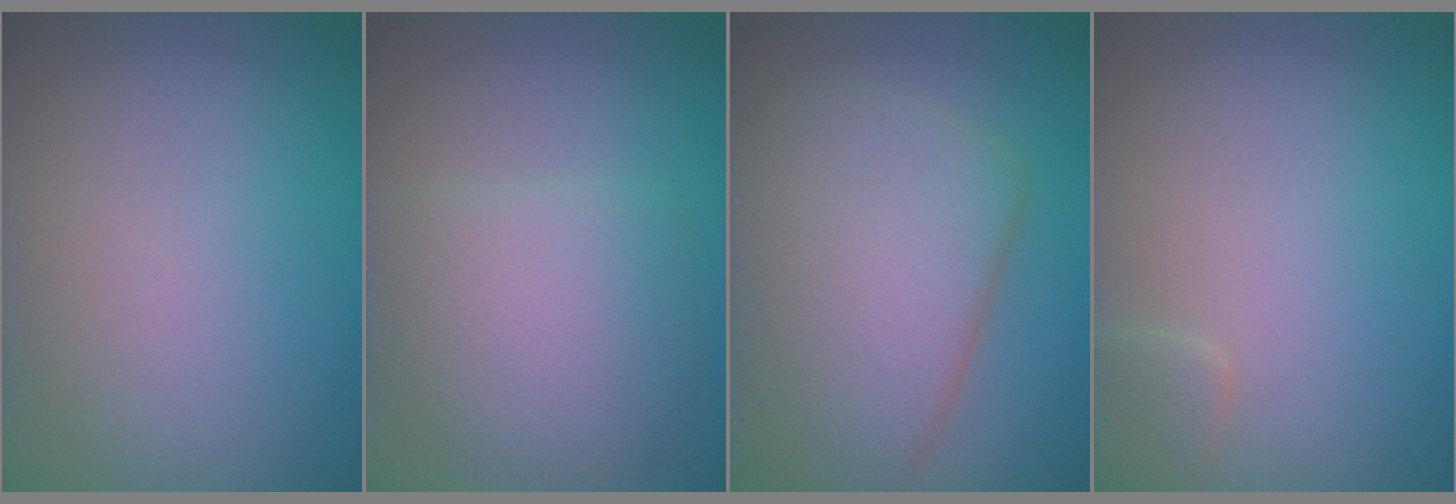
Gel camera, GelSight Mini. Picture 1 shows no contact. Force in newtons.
{"total": 5.2, "press": 5.2, "slide": 0.1}
{"total": 8.9, "press": 8.9, "slide": 0.5}
{"total": 1.4, "press": 1.4, "slide": 0.1}